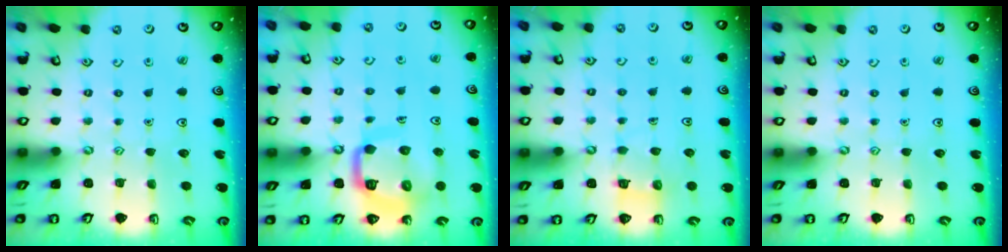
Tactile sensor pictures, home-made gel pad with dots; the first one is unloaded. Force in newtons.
{"total": 13.0, "press": 13.0, "slide": 1.4}
{"total": 5.1, "press": 5.1, "slide": 0.6}
{"total": 0.0}